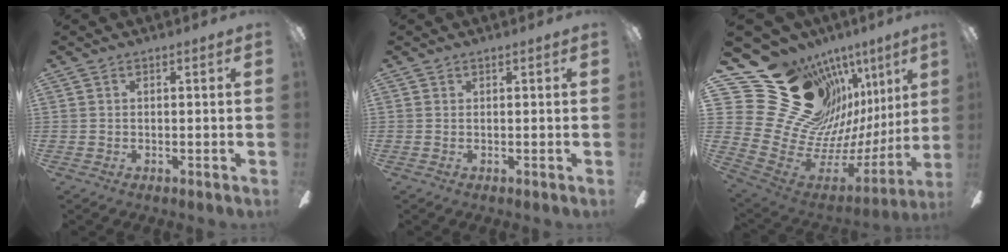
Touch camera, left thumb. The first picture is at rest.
{"total": 0.0}
{"total": 26.7, "force": [15.5, 17.0, 13.6], "torque": [-0.224, -0.148, 0.341]}